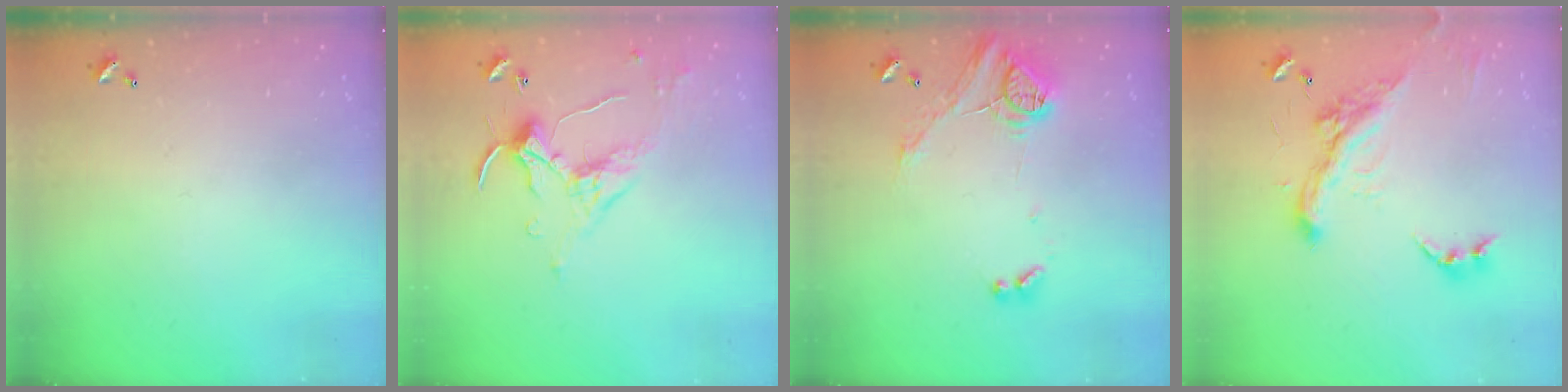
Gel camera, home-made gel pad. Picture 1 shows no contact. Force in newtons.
{"total": 1.5, "press": 1.3, "slide": 0.8}
{"total": 16.8, "press": 16.8, "slide": 0.8}
{"total": 4.6, "press": 4.4, "slide": 1.2}